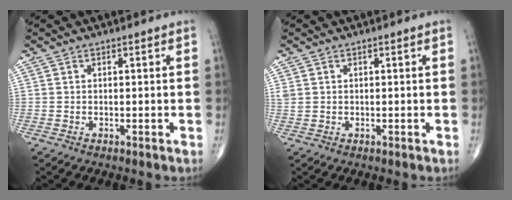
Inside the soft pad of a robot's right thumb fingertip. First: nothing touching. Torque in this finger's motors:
{"motor_torque": [0.18, 0.04, 0.38, 0.27, 0.00]}